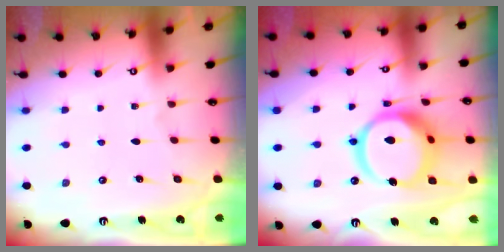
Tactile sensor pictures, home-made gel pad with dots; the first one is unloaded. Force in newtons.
{"total": 19.1, "press": 19.0, "slide": 2.3}